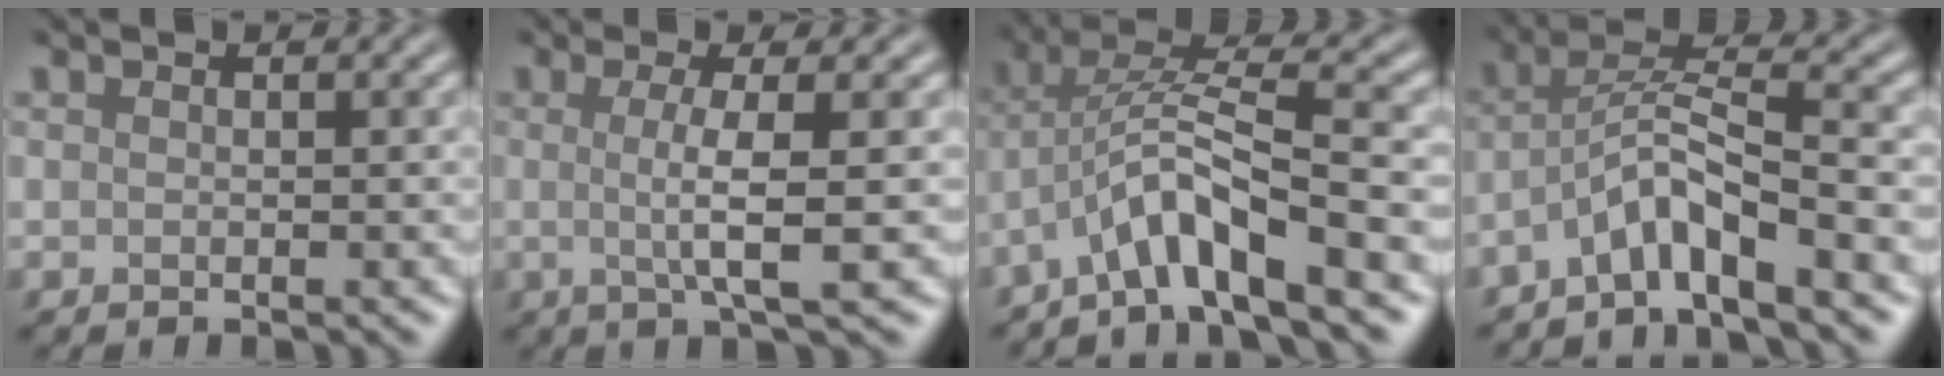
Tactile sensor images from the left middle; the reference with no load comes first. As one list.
[{"total": 4.2, "force": [0.0, 0.8, 4.1], "torque": [-0.069, -0.005, -0.004]}, {"total": 6.3, "force": [-3.4, 1.2, 5.2], "torque": [-0.092, 0.014, -0.069]}, {"total": 5.0, "force": [-3.1, 0.6, 3.9], "torque": [-0.070, 0.011, -0.069]}]